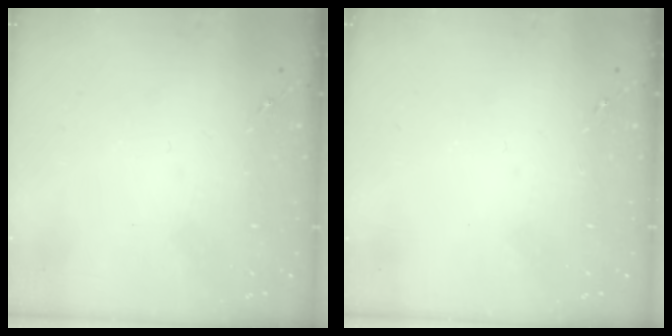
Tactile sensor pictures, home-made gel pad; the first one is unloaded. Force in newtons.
{"total": 0.0}